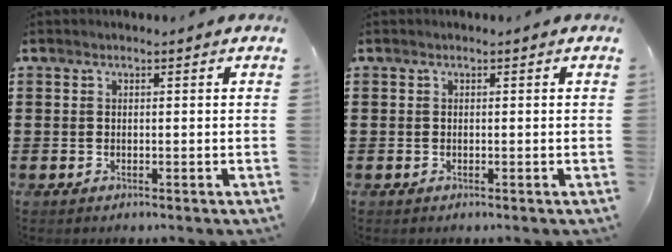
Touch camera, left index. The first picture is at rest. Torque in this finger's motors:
{"motor_torque": [0.08, 0.02, 0.02, 0.00]}